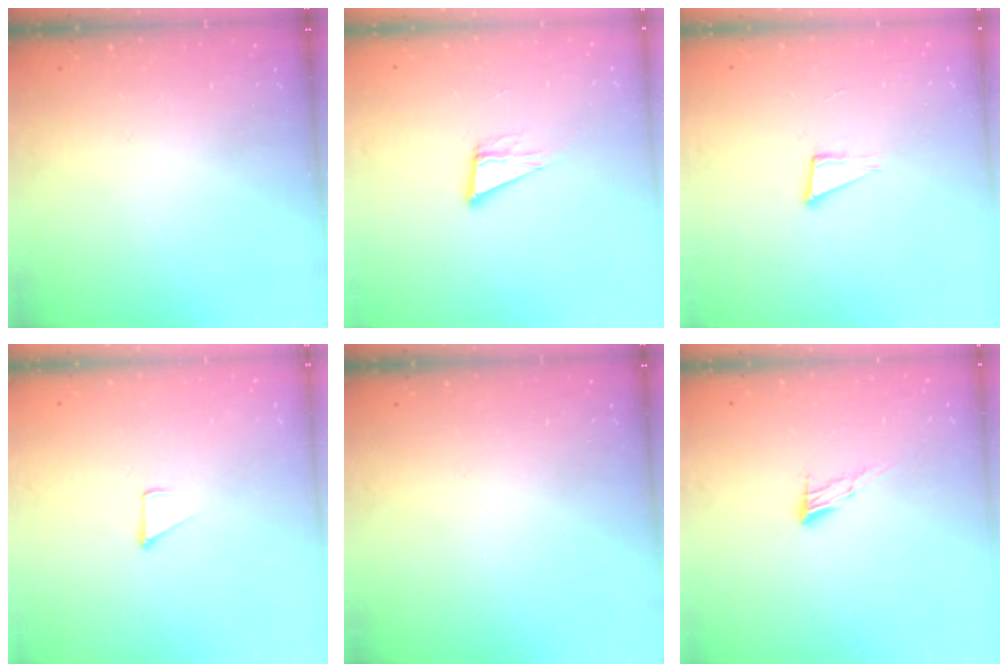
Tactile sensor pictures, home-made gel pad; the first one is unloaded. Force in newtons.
{"total": 10.3, "press": 9.7, "slide": 3.3}
{"total": 5.1, "press": 3.9, "slide": 3.2}
{"total": 1.5, "press": 1.5, "slide": 0.1}
{"total": 0.0}
{"total": 7.2, "press": 7.1, "slide": 1.2}